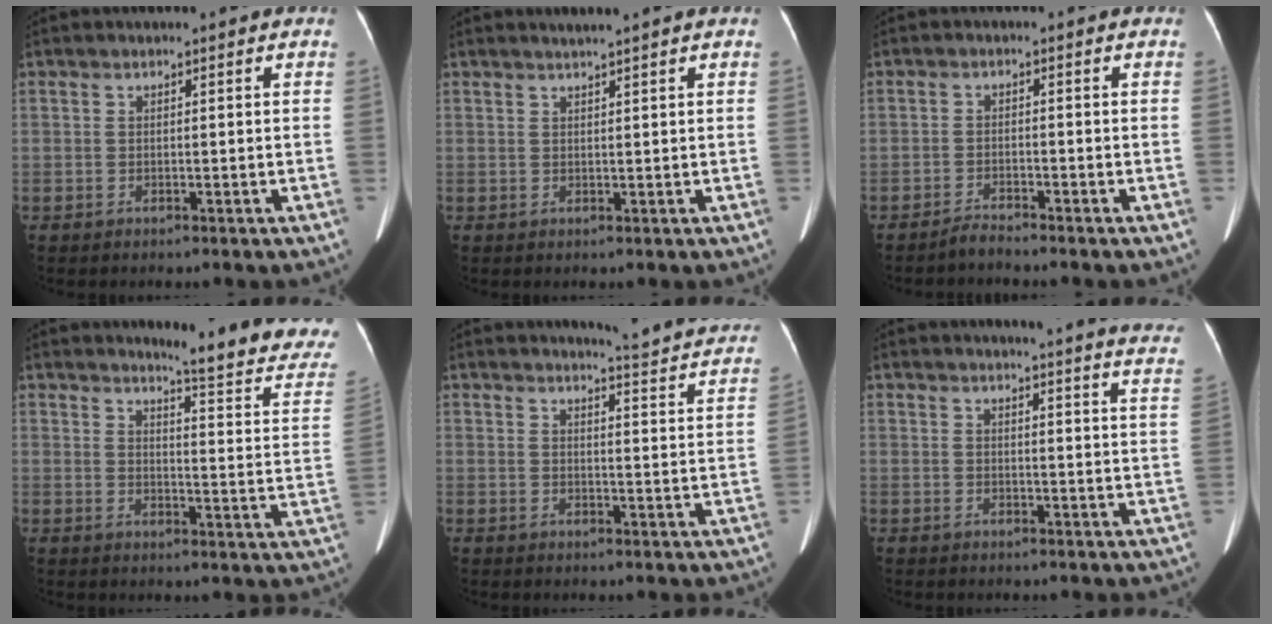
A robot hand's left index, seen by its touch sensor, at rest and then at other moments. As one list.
[{"total": 1.8, "force": [1.5, -0.5, 0.8], "torque": [-0.011, 0.002, 0.029]}, {"total": 2.0, "force": [-1.9, -0.3, 0.2], "torque": [-0.008, -0.008, -0.036]}, {"total": 15.8, "force": [14.5, 0.5, 6.2], "torque": [-0.070, -0.094, 0.156]}, {"total": 13.2, "force": [12.9, 0.2, 2.9], "torque": [-0.027, -0.068, 0.128]}, {"total": 21.3, "force": [20.4, 0.4, 6.2], "torque": [-0.067, -0.107, 0.209]}]